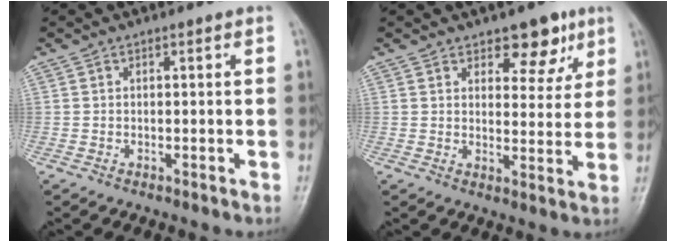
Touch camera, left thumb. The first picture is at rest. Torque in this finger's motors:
{"motor_torque": [0.66, 0.55, -0.04, -0.15, 0.00]}